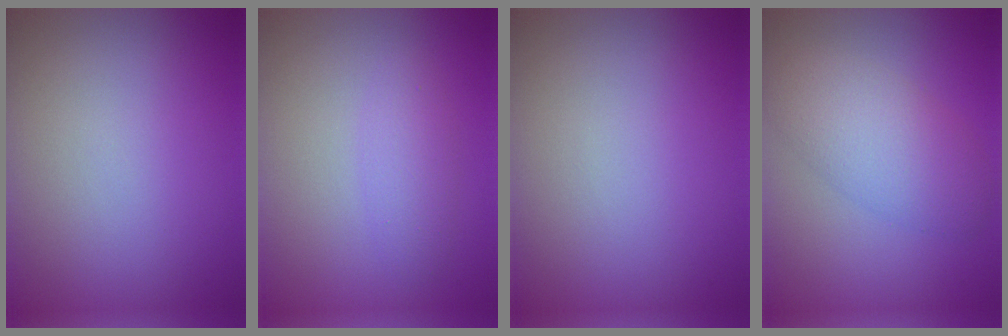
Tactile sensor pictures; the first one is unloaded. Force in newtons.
{"total": 1.8, "press": 1.8, "slide": 0.0}
{"total": 0.0}
{"total": 5.0, "press": 5.0, "slide": 0.4}